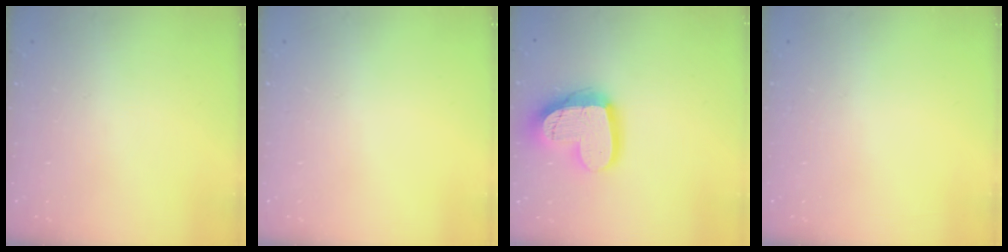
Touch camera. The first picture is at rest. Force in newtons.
{"total": 0.0}
{"total": 18.8, "press": 18.7, "slide": 1.8}
{"total": 0.0}